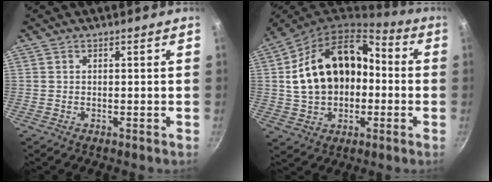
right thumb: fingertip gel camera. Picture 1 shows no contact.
{"total": 20.7, "force": [0.3, 14.6, 14.6], "torque": [-0.228, 0.055, 0.003]}